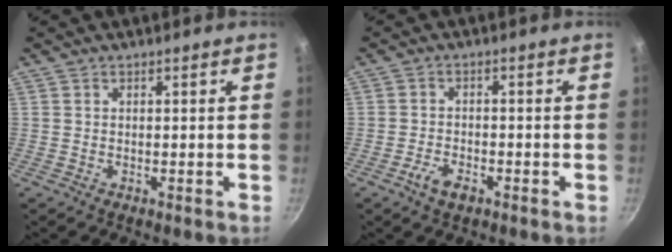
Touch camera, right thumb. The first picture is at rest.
{"total": 3.9, "force": [-2.3, 1.7, 2.7], "torque": [-0.053, 0.017, -0.044]}